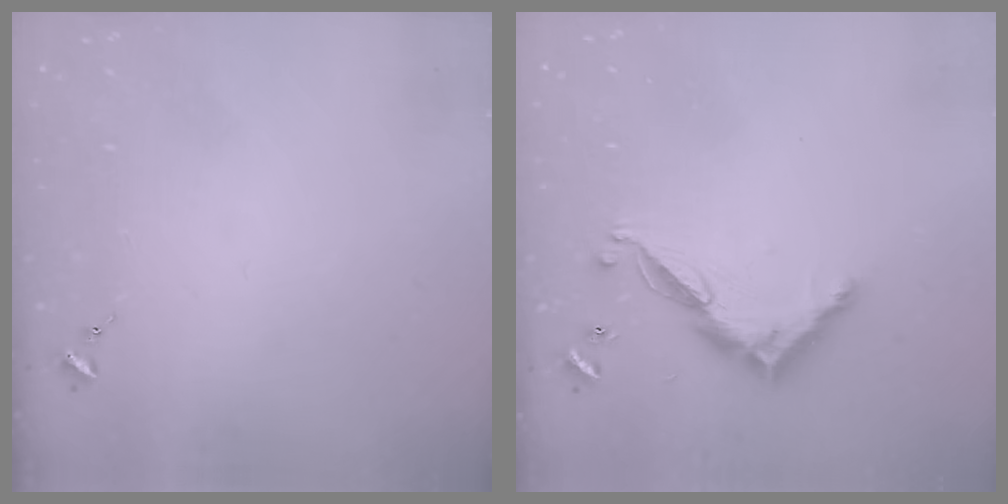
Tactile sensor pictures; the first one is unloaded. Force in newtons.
{"total": 11.6, "press": 11.6, "slide": 0.3}